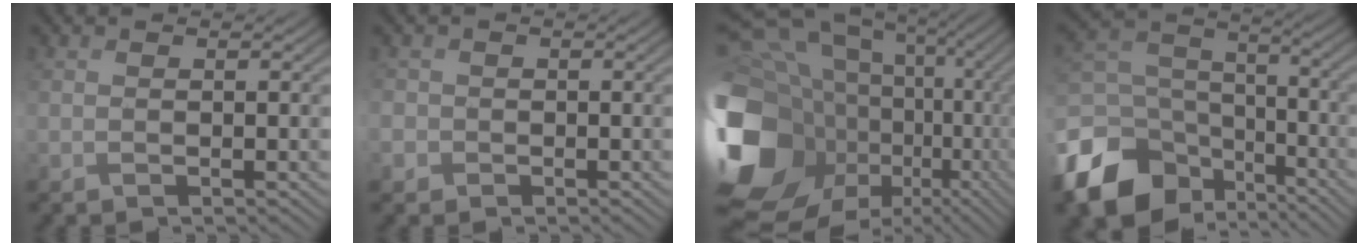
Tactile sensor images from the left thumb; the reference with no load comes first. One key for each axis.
{"total": 2.1, "fx": -0.6, "fy": 2.0, "fz": 0.2, "tx": -0.009, "ty": -0.004, "tz": -0.015}
{"total": 21.4, "fx": -3.1, "fy": 16.6, "fz": 13.2, "tx": -0.334, "ty": -0.022, "tz": -0.026}
{"total": 15.7, "fx": -8.5, "fy": 10.8, "fz": 7.6, "tx": -0.230, "ty": -0.040, "tz": -0.150}